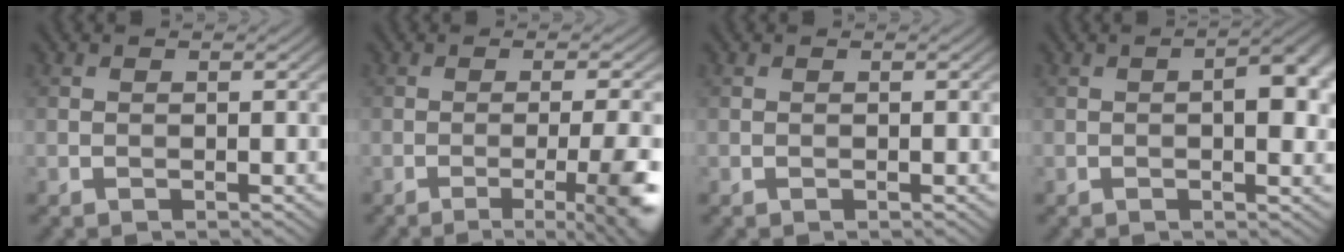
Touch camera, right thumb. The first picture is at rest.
{"total": 8.7, "force": [-2.8, 2.1, 8.0], "torque": [-0.103, -0.002, -0.034]}
{"total": 0.0}
{"total": 5.9, "force": [0.3, 2.3, 5.4], "torque": [-0.074, 0.003, 0.003]}